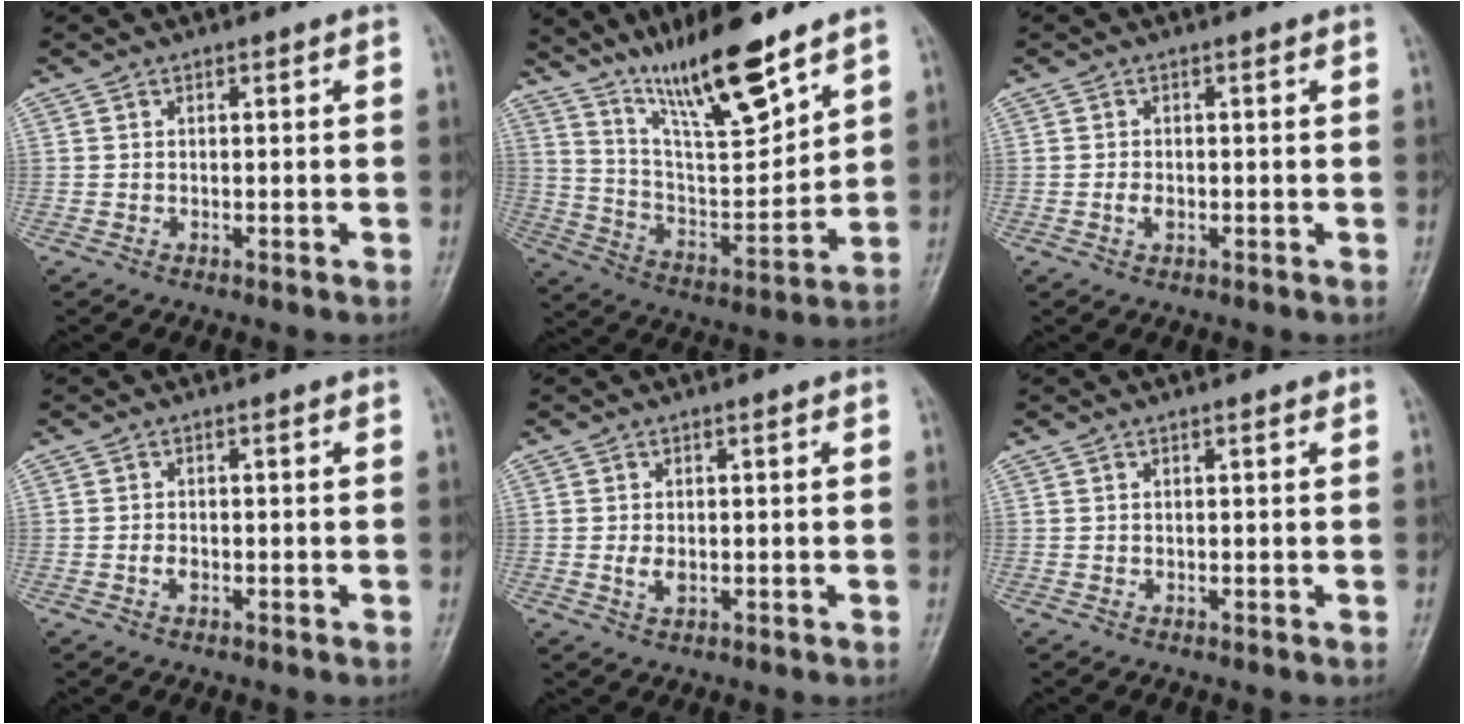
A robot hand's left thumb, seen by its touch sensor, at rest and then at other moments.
{"total": 17.6, "force": [12.7, 3.5, 11.6], "torque": [-0.175, -0.075, 0.235]}
{"total": 1.7, "force": [-0.3, 1.0, 1.3], "torque": [-0.020, 0.001, -0.006]}
{"total": 1.2, "force": [-0.3, 0.7, 1.0], "torque": [-0.013, 0.001, -0.006]}
{"total": 2.4, "force": [0.2, 1.3, 2.0], "torque": [-0.035, -0.005, 0.005]}
{"total": 0.8, "force": [0.5, 0.2, 0.6], "torque": [-0.006, 0.000, 0.006]}